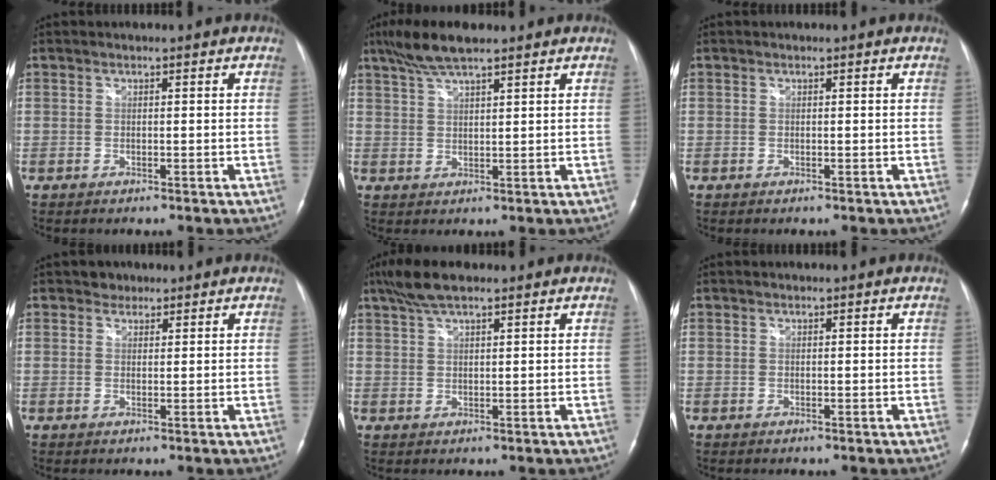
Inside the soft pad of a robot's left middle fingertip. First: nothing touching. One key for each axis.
{"total": 7.0, "fx": 5.3, "fy": 1.0, "fz": 4.3, "tx": -0.091, "ty": 0.019, "tz": 0.098}
{"total": 0.0}
{"total": 1.8, "fx": 1.3, "fy": 1.2, "fz": 0.0, "tx": 0.003, "ty": 0.002, "tz": 0.015}
{"total": 5.9, "fx": 4.4, "fy": 1.3, "fz": 3.7, "tx": -0.082, "ty": 0.019, "tz": 0.082}
{"total": 0.0}